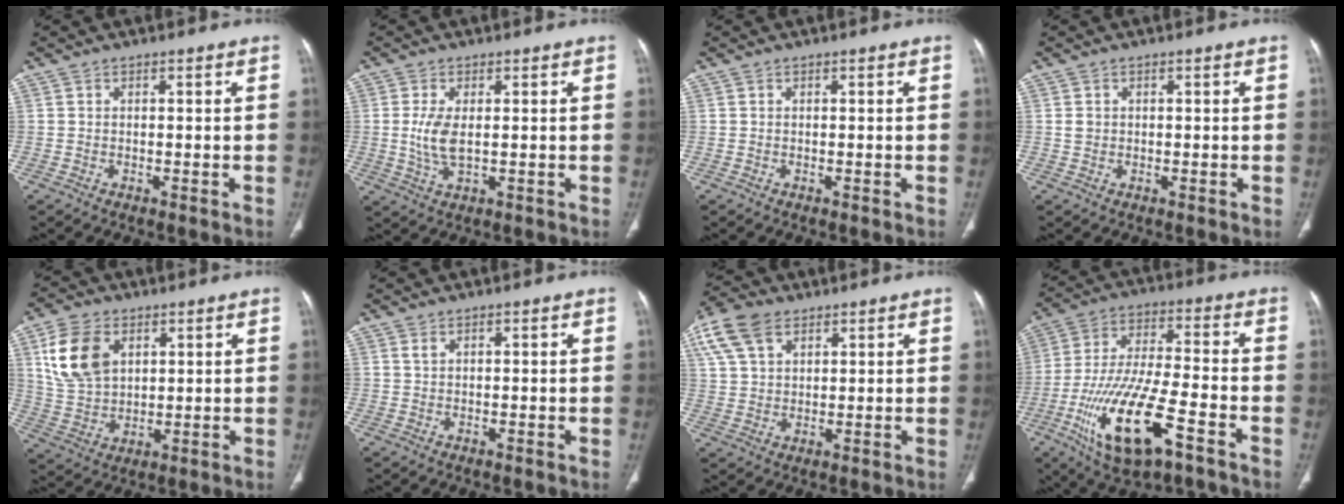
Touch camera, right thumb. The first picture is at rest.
{"total": 5.3, "force": [0.3, 2.3, 4.7], "torque": [-0.108, -0.010, 0.009]}
{"total": 0.0}
{"total": 1.3, "force": [0.2, 1.1, 0.6], "torque": [-0.009, 0.002, 0.007]}
{"total": 11.9, "force": [4.5, 7.9, 7.7], "torque": [-0.131, -0.012, 0.094]}
{"total": 0.9, "force": [0.6, 0.3, 0.7], "torque": [-0.014, 0.003, 0.015]}
{"total": 10.4, "force": [5.6, 6.3, 6.2], "torque": [-0.120, 0.004, 0.110]}
{"total": 19.0, "force": [-8.4, 6.3, 15.8], "torque": [-0.312, 0.026, -0.143]}